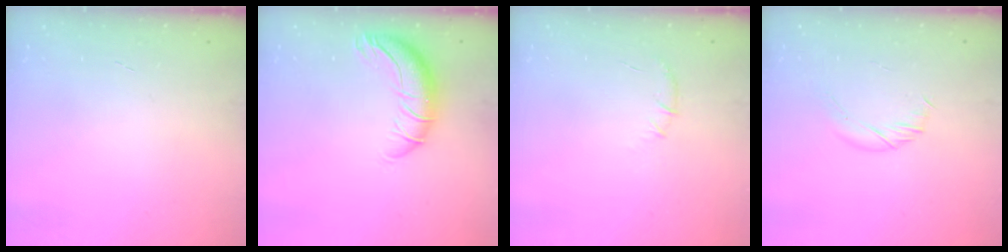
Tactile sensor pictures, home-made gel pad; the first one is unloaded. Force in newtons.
{"total": 10.9, "press": 10.4, "slide": 3.0}
{"total": 5.7, "press": 5.6, "slide": 1.5}
{"total": 5.0, "press": 4.8, "slide": 1.4}